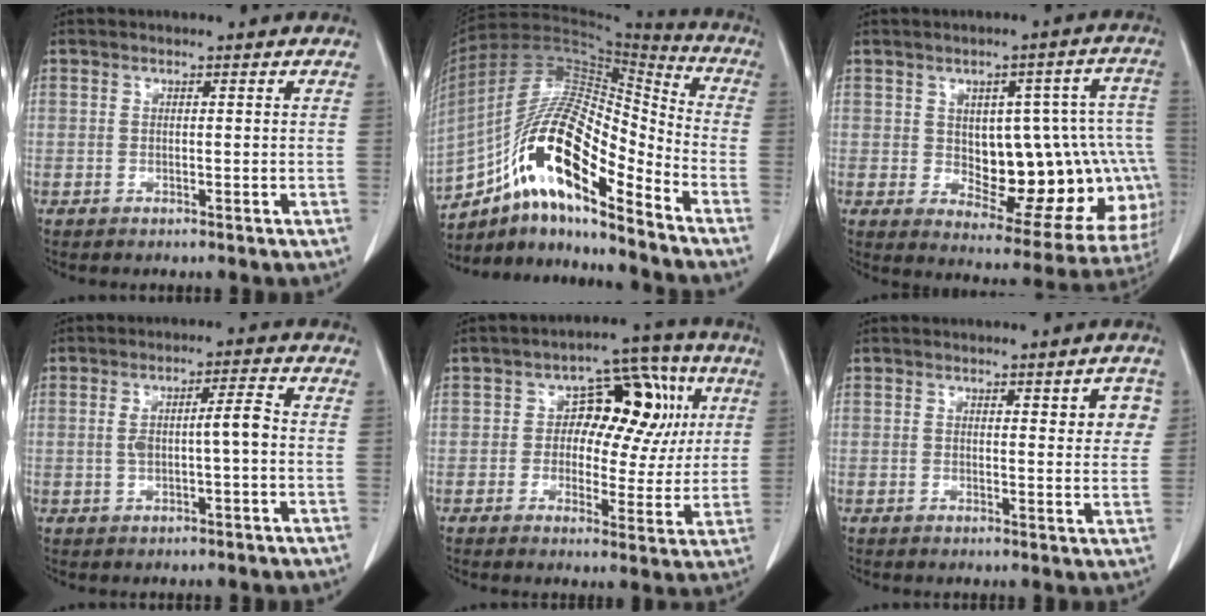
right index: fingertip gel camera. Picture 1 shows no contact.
{"total": 18.2, "force": [-10.6, 4.3, 14.1], "torque": [-0.262, 0.024, -0.182]}
{"total": 18.7, "force": [-0.8, 8.5, 16.6], "torque": [-0.154, 0.040, 0.021]}
{"total": 4.8, "force": [-0.1, 0.7, 4.7], "torque": [-0.083, 0.018, 0.006]}
{"total": 11.3, "force": [2.3, 7.0, 8.5], "torque": [-0.089, 0.041, 0.030]}
{"total": 4.1, "force": [1.6, 1.3, 3.6], "torque": [-0.035, 0.000, 0.017]}